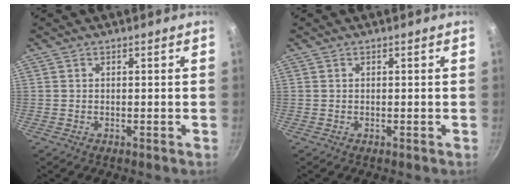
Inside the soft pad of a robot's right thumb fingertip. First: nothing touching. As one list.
[{"total": 0.0}]